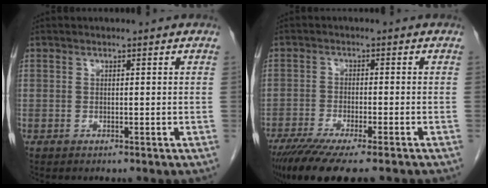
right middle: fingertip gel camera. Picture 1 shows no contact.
{"total": 12.0, "force": [-9.3, 1.4, 7.5], "torque": [-0.114, -0.025, -0.147]}